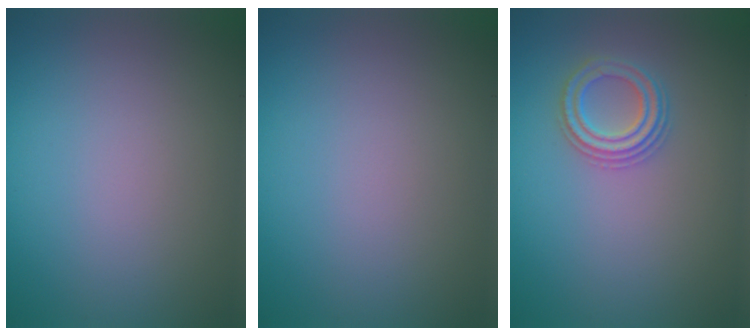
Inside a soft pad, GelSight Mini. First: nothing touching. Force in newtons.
{"total": 0.0}
{"total": 2.5, "press": 2.4, "slide": 0.4}